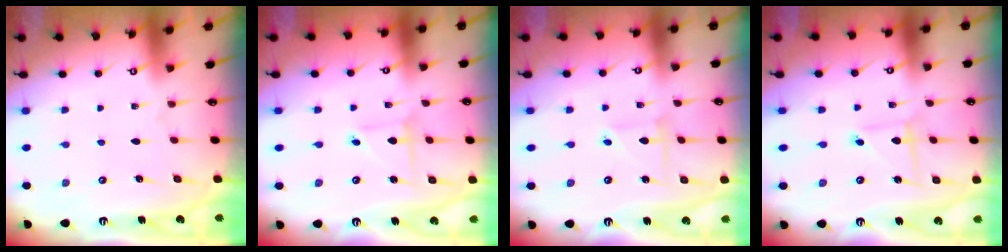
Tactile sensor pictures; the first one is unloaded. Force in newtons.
{"total": 2.5, "press": 2.5, "slide": 0.2}
{"total": 3.0, "press": 3.0, "slide": 0.3}
{"total": 2.4, "press": 2.4, "slide": 0.2}